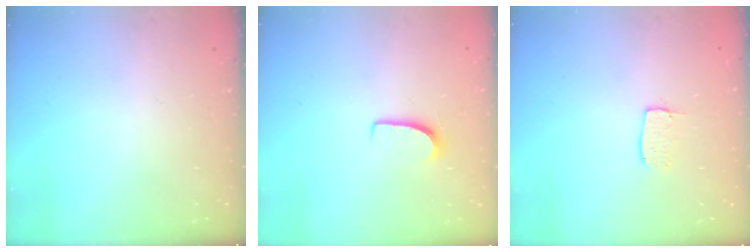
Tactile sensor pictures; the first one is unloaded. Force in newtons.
{"total": 5.9, "press": 5.9, "slide": 0.4}
{"total": 4.4, "press": 4.4, "slide": 0.3}